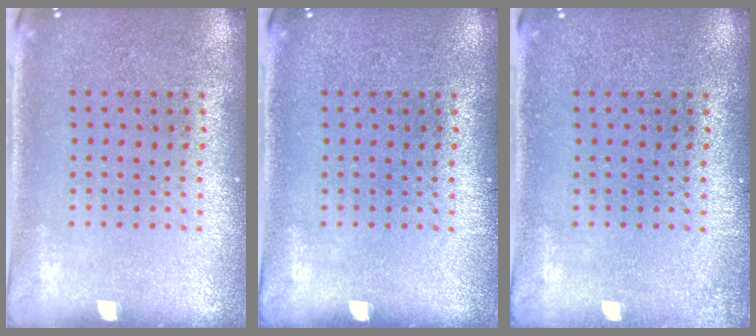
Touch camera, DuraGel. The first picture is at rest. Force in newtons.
{"total": 0.0}
{"total": 0.9, "press": 0.9, "slide": 0.1}